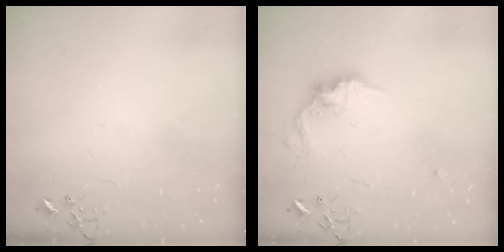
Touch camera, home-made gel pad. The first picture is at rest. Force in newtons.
{"total": 11.8, "press": 11.8, "slide": 0.6}